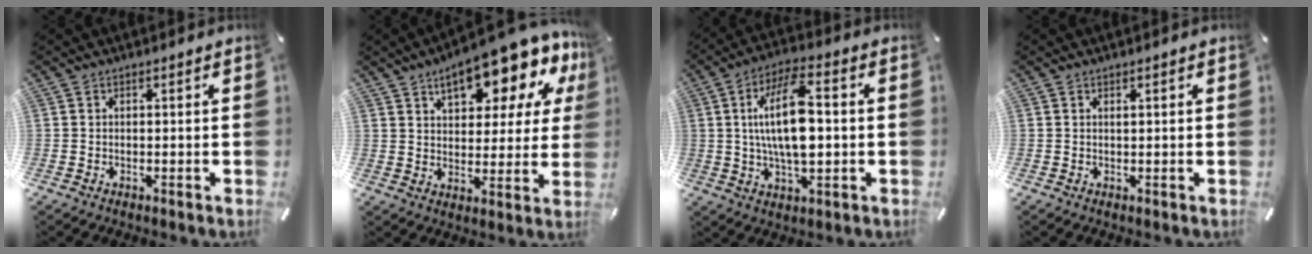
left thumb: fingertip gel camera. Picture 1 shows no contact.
{"total": 18.2, "force": [11.7, 7.6, 11.7], "torque": [-0.169, -0.066, 0.192]}
{"total": 14.5, "force": [0.7, 6.0, 13.2], "torque": [-0.254, 0.000, 0.010]}
{"total": 0.6, "force": [0.2, 0.1, 0.5], "torque": [-0.009, 0.000, 0.004]}